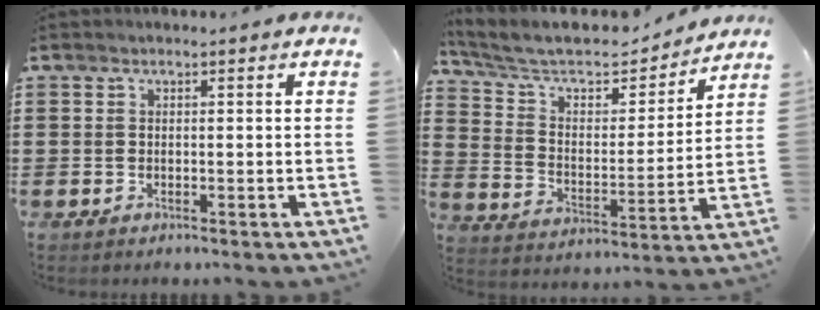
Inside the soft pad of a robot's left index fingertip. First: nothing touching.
{"total": 7.7, "force": [6.5, 2.8, 3.0], "torque": [-0.083, -0.041, 0.107]}